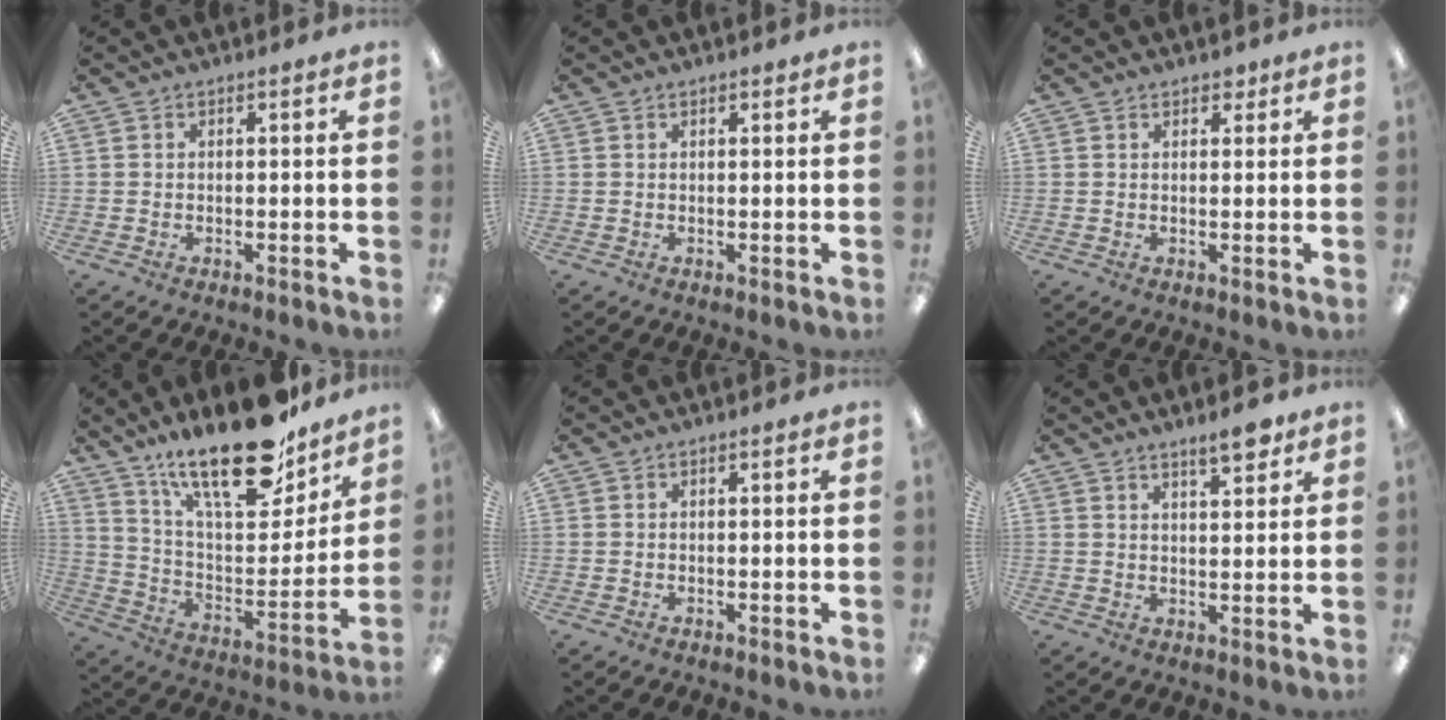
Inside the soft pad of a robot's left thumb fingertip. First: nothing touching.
{"total": 0.7, "force": [0.6, 0.2, 0.3], "torque": [0.001, -0.003, 0.008]}
{"total": 2.0, "force": [1.5, 1.0, 0.8], "torque": [-0.001, -0.006, 0.024]}
{"total": 23.9, "force": [17.9, 7.9, 13.7], "torque": [-0.215, -0.116, 0.304]}
{"total": 0.0}
{"total": 5.2, "force": [4.1, 1.4, 2.8], "torque": [-0.031, -0.026, 0.067]}